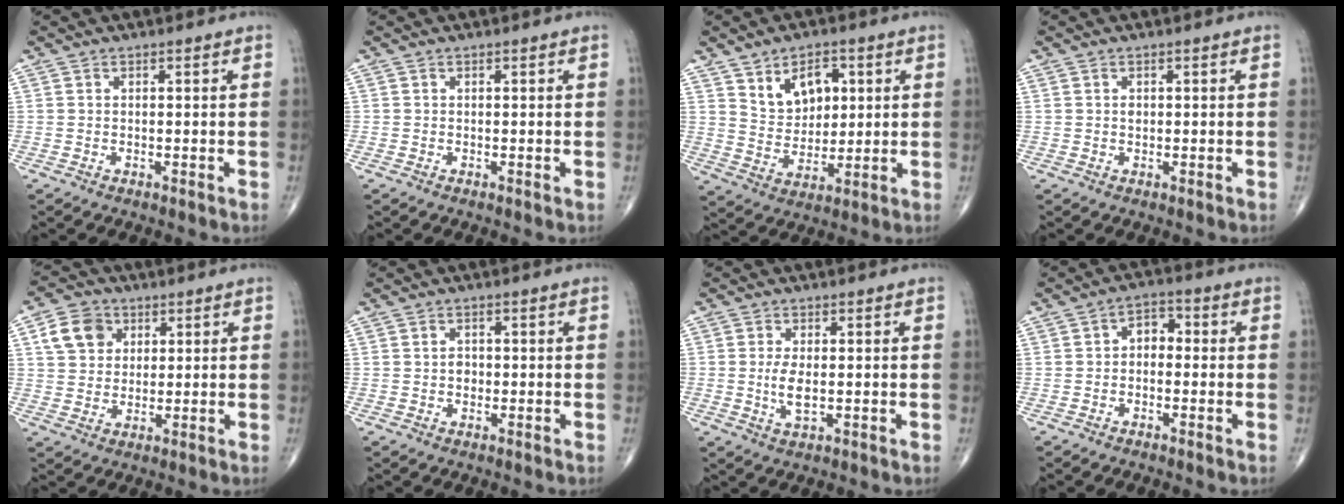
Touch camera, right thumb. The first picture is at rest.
{"total": 0.0}
{"total": 9.6, "force": [3.7, 6.5, 6.0], "torque": [-0.066, -0.022, 0.071]}
{"total": 0.8, "force": [0.2, 0.6, 0.5], "torque": [-0.007, 0.001, 0.004]}
{"total": 7.9, "force": [2.8, 6.5, 3.6], "torque": [-0.040, -0.002, 0.050]}
{"total": 1.8, "force": [-0.1, 1.5, 1.1], "torque": [-0.010, 0.003, -0.001]}
{"total": 4.1, "force": [-0.2, 1.9, 3.6], "torque": [-0.074, -0.007, -0.001]}
{"total": 4.3, "force": [-0.2, 3.0, 3.0], "torque": [-0.028, 0.020, -0.017]}